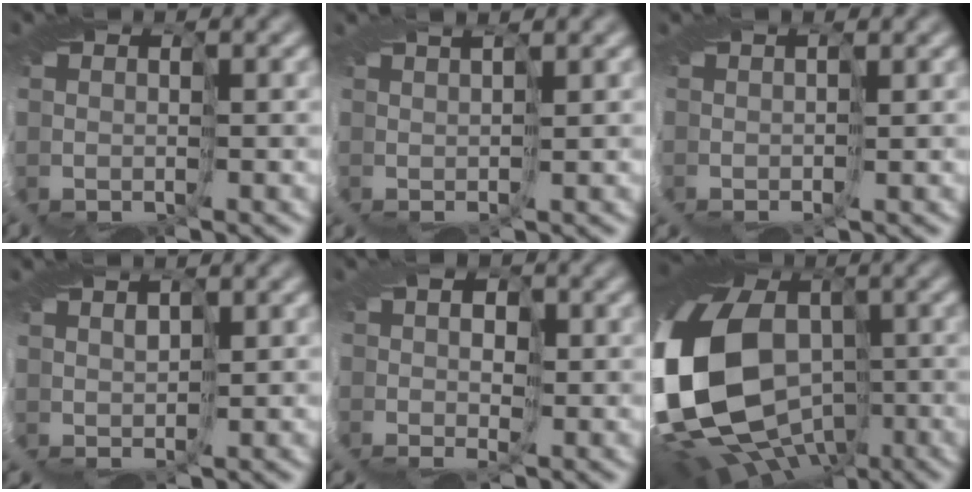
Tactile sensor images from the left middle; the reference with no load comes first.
{"total": 2.9, "force": [1.8, -2.2, -0.8], "torque": [0.024, 0.023, 0.002]}
{"total": 1.1, "force": [0.8, -0.6, -0.3], "torque": [0.008, 0.007, 0.001]}
{"total": 1.9, "force": [1.2, -1.2, -1.0], "torque": [0.018, 0.020, 0.005]}
{"total": 1.3, "force": [0.5, 0.7, 1.0], "torque": [0.013, 0.012, -0.008]}
{"total": 17.8, "force": [-3.4, 12.3, 12.4], "torque": [-0.244, -0.023, -0.099]}